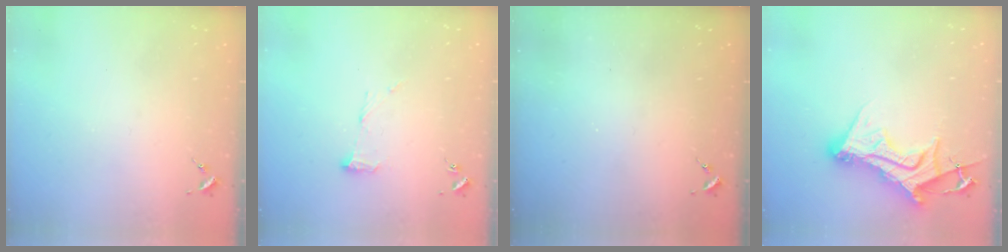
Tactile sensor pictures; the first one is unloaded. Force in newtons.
{"total": 8.1, "press": 8.1, "slide": 0.2}
{"total": 0.0}
{"total": 14.9, "press": 14.8, "slide": 1.5}